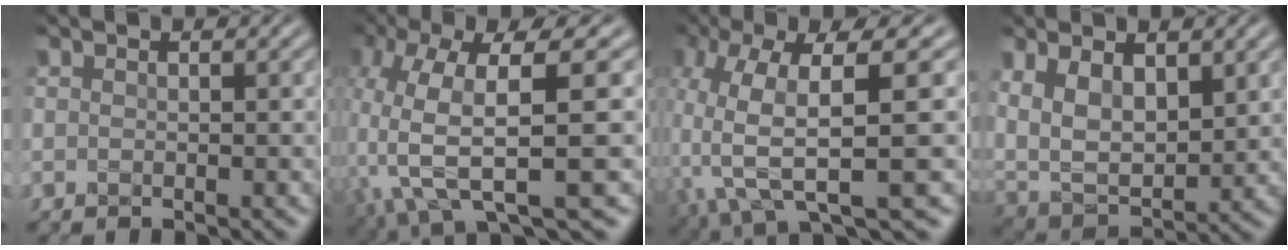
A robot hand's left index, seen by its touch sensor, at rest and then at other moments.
{"total": 9.2, "force": [1.4, 3.2, 8.6], "torque": [-0.180, -0.003, 0.039]}
{"total": 9.3, "force": [0.5, 3.0, 8.8], "torque": [-0.181, -0.002, 0.016]}
{"total": 7.2, "force": [2.7, 4.0, 5.3], "torque": [-0.108, -0.002, 0.048]}